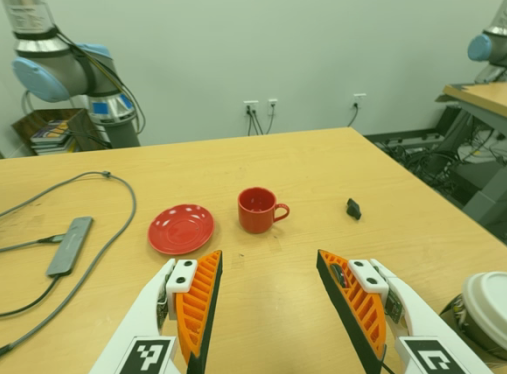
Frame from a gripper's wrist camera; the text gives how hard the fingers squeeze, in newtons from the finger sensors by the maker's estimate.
{"total": 0.0}